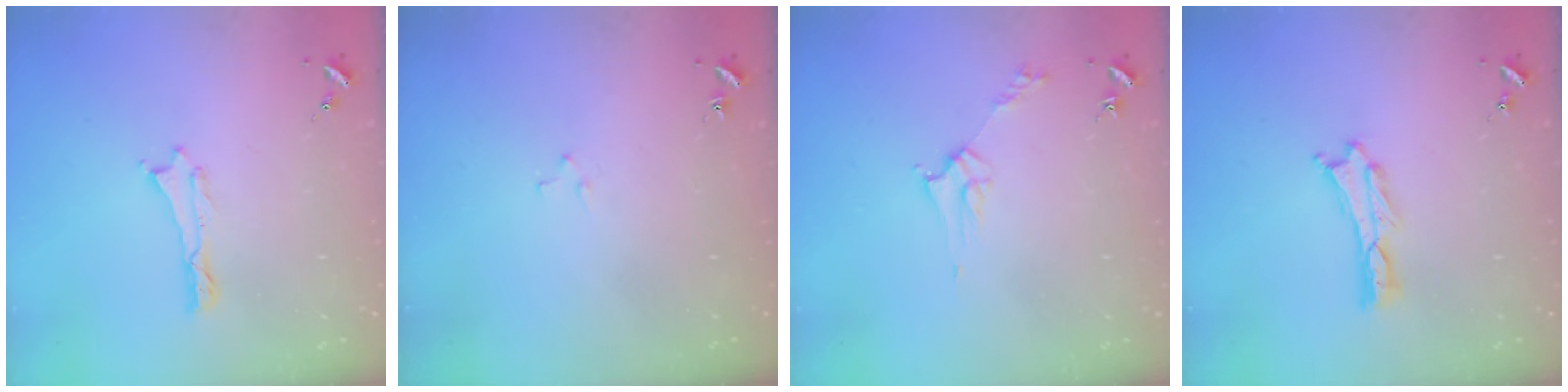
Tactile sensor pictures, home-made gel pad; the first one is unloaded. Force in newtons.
{"total": 1.9, "press": 1.9, "slide": 0.1}
{"total": 2.8, "press": 2.8, "slide": 0.3}
{"total": 0.0}